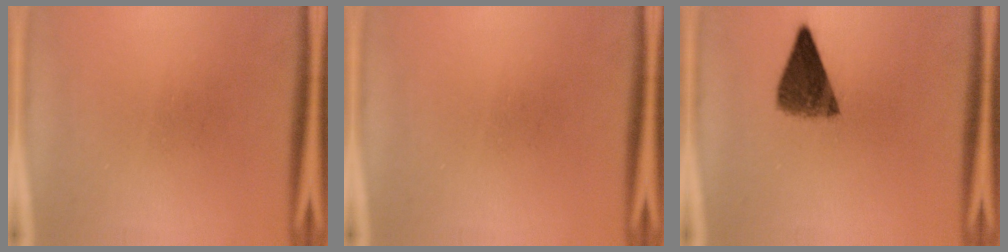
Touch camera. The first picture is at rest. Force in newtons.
{"total": 0.0}
{"total": 6.9}